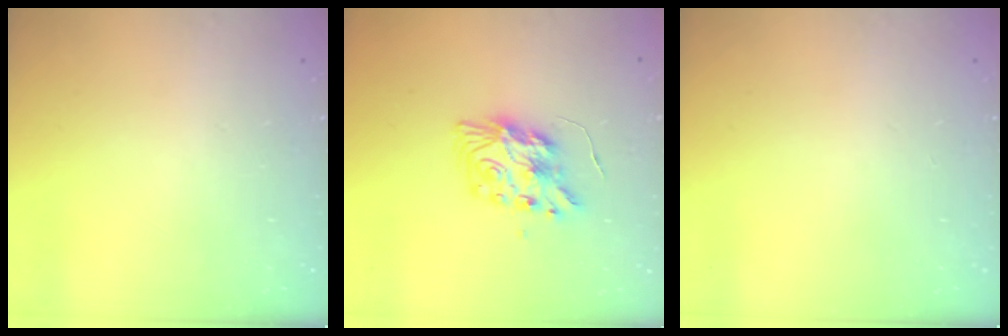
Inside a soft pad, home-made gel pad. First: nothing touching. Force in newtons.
{"total": 9.8, "press": 9.8, "slide": 0.9}
{"total": 0.0}